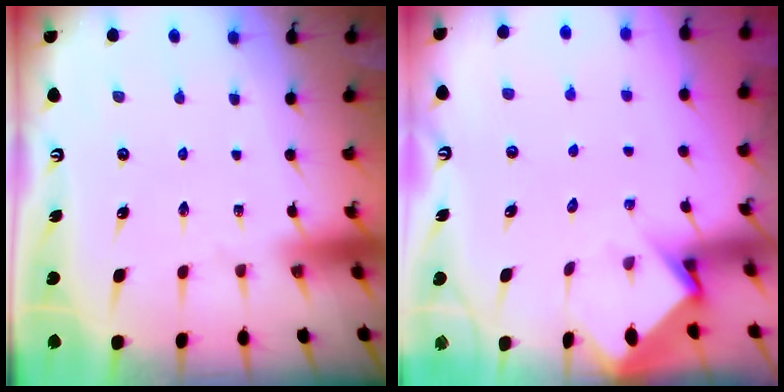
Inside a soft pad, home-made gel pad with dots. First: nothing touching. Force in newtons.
{"total": 3.8, "press": 3.8, "slide": 0.3}